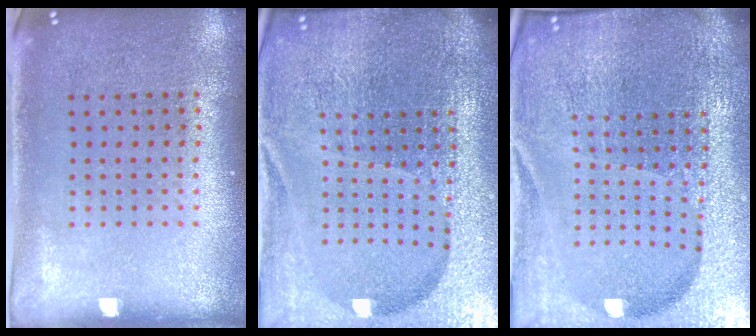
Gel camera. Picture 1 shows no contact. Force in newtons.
{"total": 7.0, "press": 6.0, "slide": 3.5}
{"total": 6.4, "press": 5.6, "slide": 3.1}